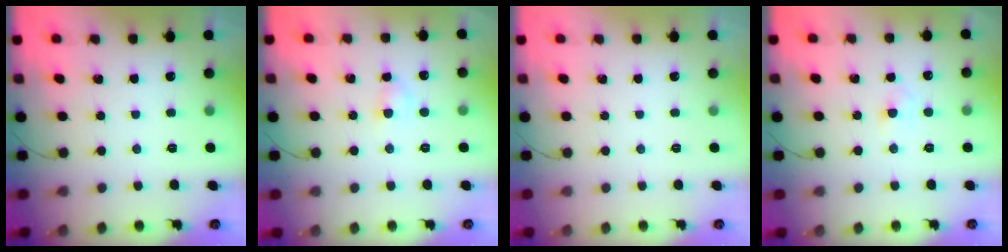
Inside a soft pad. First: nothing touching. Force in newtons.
{"total": 3.0, "press": 2.8, "slide": 1.0}
{"total": 0.0}
{"total": 1.9, "press": 1.8, "slide": 0.8}